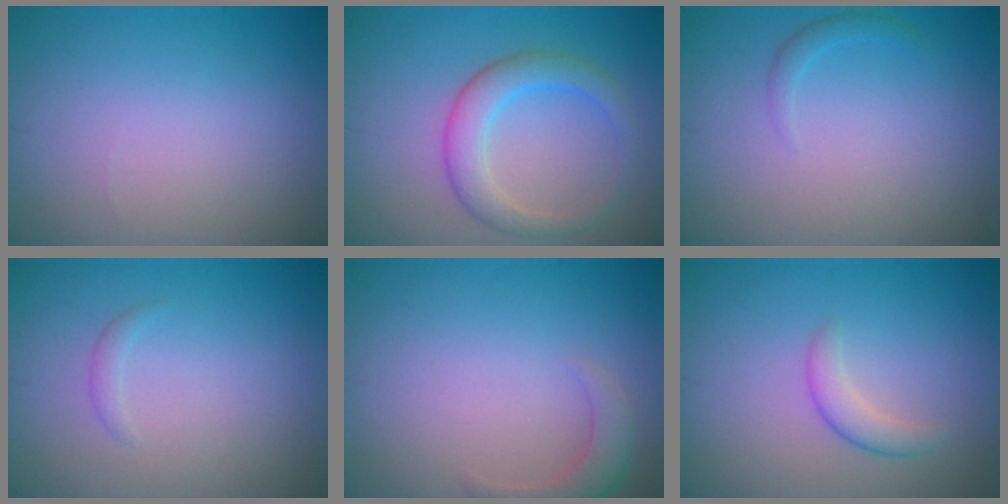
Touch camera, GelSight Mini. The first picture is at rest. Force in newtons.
{"total": 3.8, "press": 3.8, "slide": 0.1}
{"total": 1.0, "press": 1.0, "slide": 0.1}
{"total": 0.7, "press": 0.7, "slide": 0.1}
{"total": 2.5, "press": 2.5, "slide": 0.3}
{"total": 1.9, "press": 1.9, "slide": 0.0}